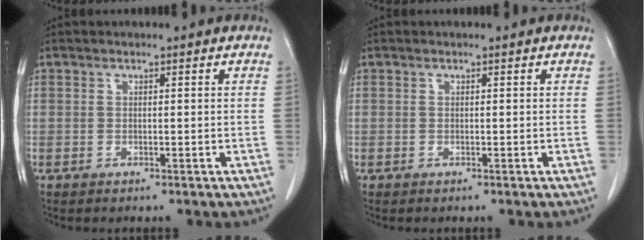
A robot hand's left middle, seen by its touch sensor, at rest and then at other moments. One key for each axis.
{"total": 0.0}